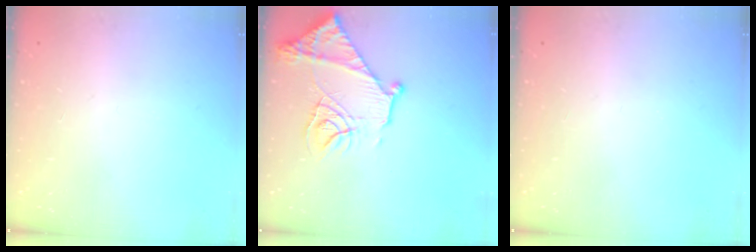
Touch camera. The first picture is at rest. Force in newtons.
{"total": 17.6, "press": 17.5, "slide": 1.7}
{"total": 0.0}